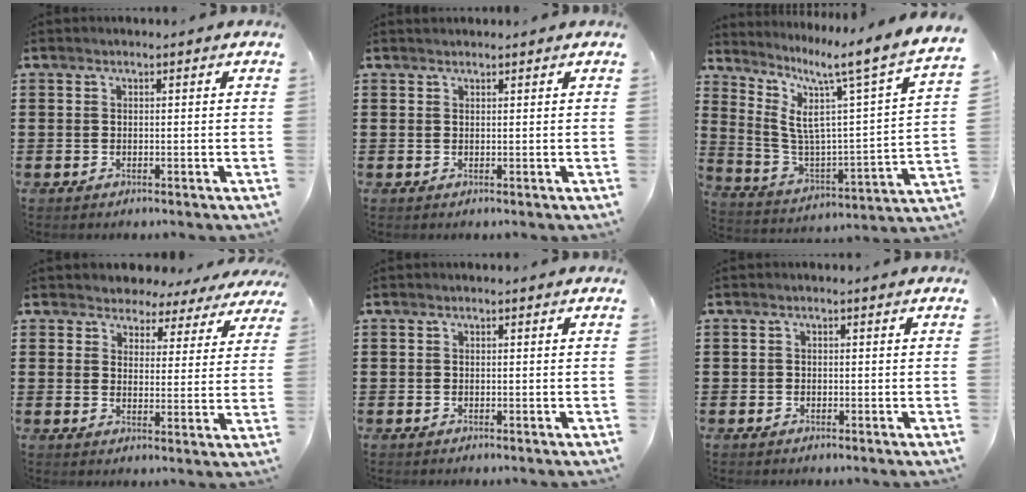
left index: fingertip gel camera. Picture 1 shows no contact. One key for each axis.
{"total": 0.6, "fx": 0.6, "fy": 0.1, "fz": 0.1, "tx": -0.004, "ty": 0.000, "tz": 0.013}
{"total": 7.5, "fx": 5.1, "fy": 0.3, "fz": 5.4, "tx": -0.127, "ty": -0.061, "tz": 0.067}
{"total": 3.8, "fx": 3.4, "fy": 1.5, "fz": 0.1, "tx": -0.025, "ty": -0.014, "tz": 0.057}
{"total": 0.0}
{"total": 0.6, "fx": -0.4, "fy": 0.5, "fz": 0.0, "tx": -0.002, "ty": 0.002, "tz": -0.009}